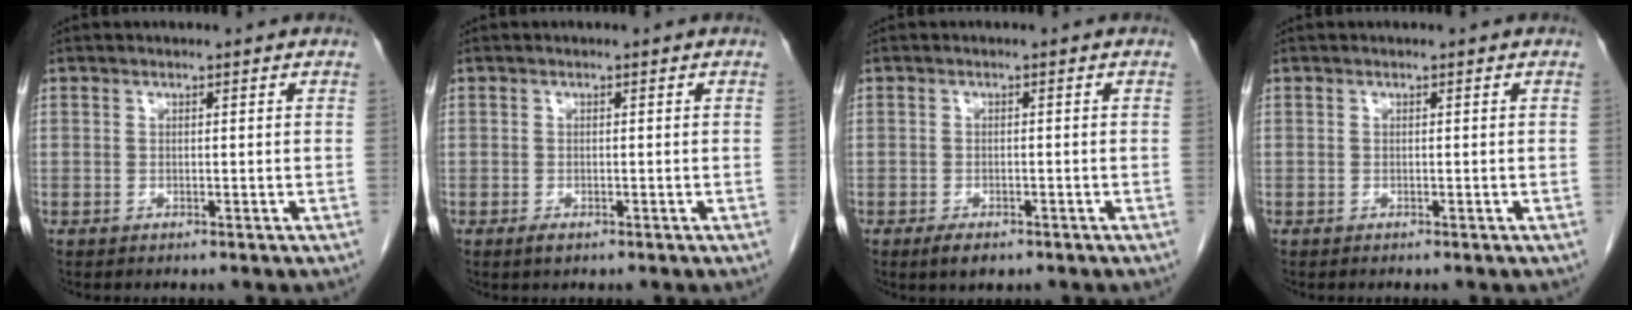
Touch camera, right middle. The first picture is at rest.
{"total": 1.2, "force": [-0.7, 0.5, 0.8], "torque": [-0.017, -0.001, -0.009]}
{"total": 2.9, "force": [-1.9, 1.2, 1.8], "torque": [-0.035, -0.004, -0.025]}
{"total": 0.0}